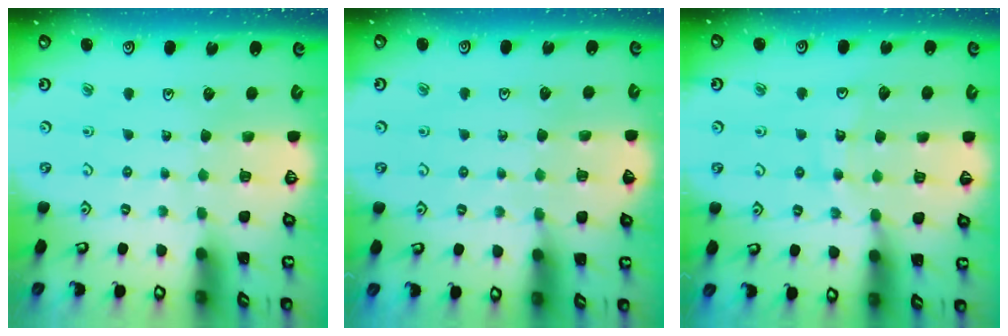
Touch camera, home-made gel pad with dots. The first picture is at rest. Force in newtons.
{"total": 5.6, "press": 5.5, "slide": 0.7}
{"total": 10.1, "press": 10.1, "slide": 1.4}